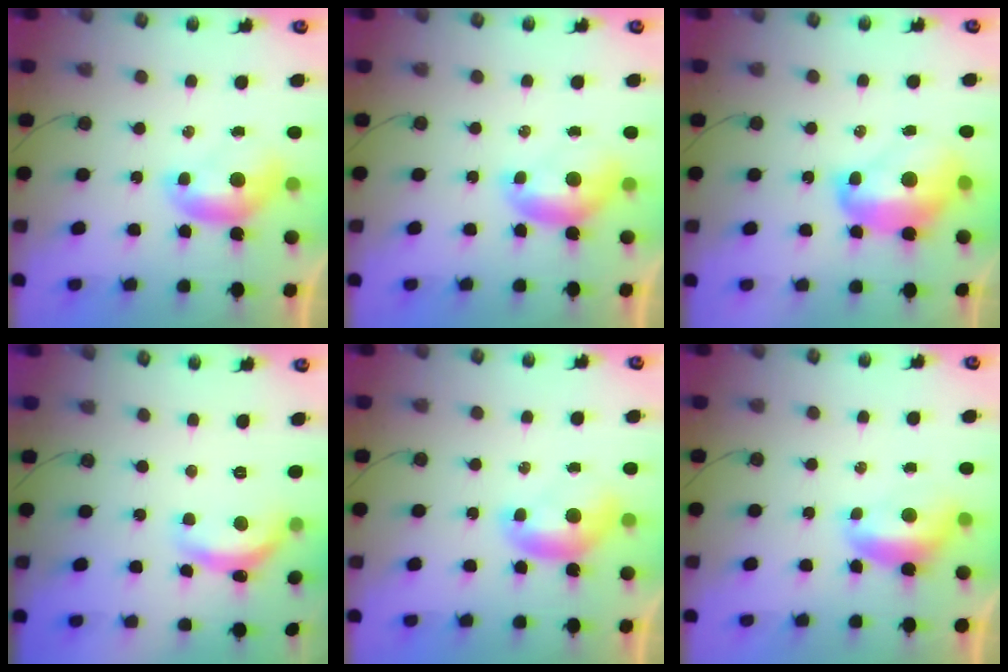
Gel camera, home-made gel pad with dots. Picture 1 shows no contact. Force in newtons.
{"total": 0.0}
{"total": 5.0, "press": 4.9, "slide": 0.7}
{"total": 6.7, "press": 6.7, "slide": 0.6}
{"total": 0.0}
{"total": 1.0, "press": 0.8, "slide": 0.6}